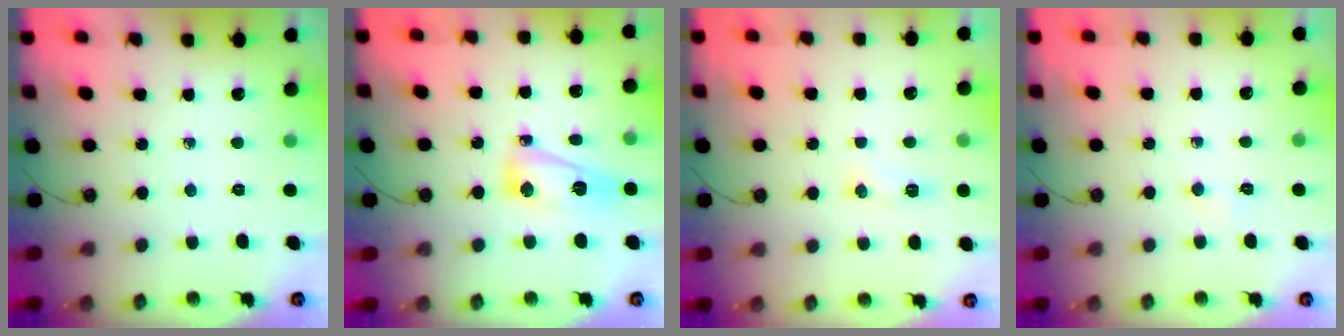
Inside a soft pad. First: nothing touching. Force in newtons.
{"total": 9.3, "press": 9.3, "slide": 0.7}
{"total": 15.9, "press": 5.9, "slide": 14.7}
{"total": 2.6, "press": 2.5, "slide": 0.5}